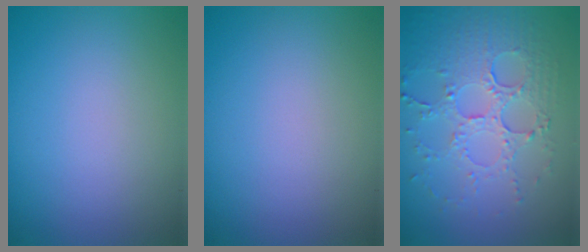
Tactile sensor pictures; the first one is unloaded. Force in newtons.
{"total": 0.0}
{"total": 5.6, "press": 3.9, "slide": 4.0}